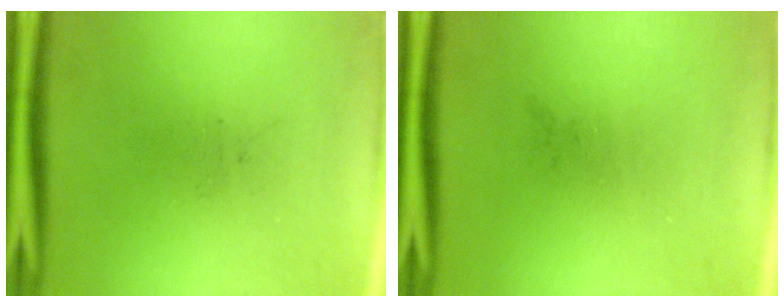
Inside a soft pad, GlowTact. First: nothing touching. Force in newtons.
{"total": 0.0}